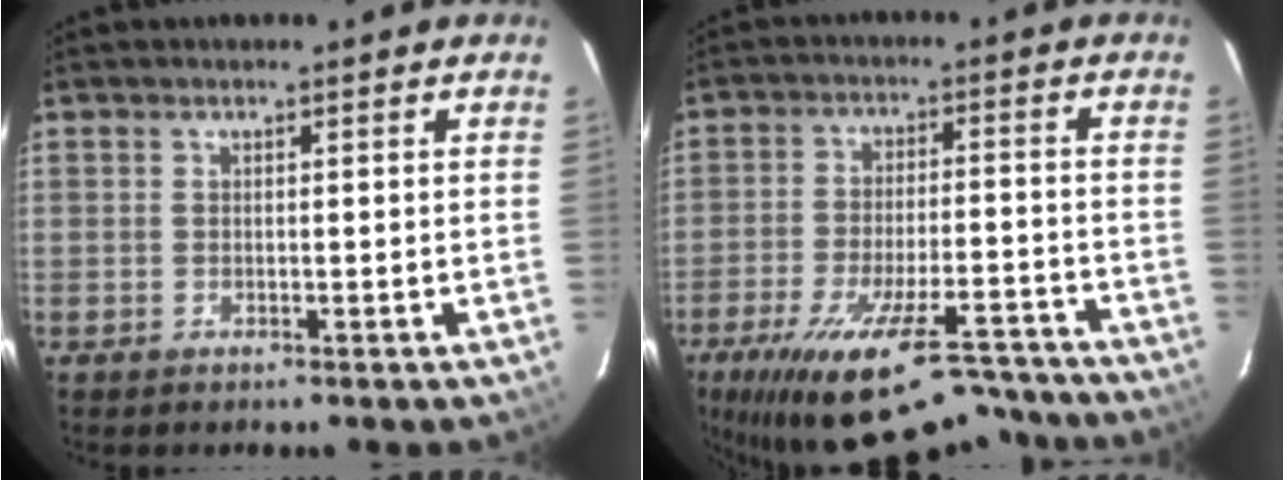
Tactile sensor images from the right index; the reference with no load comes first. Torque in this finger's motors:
{"motor_torque": [1.82, -0.32, 0.99, 0.21]}